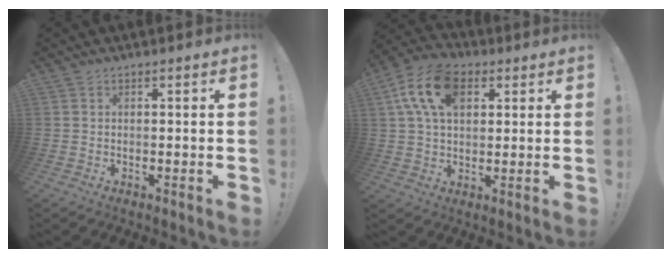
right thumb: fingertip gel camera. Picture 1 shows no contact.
{"total": 14.9, "force": [5.7, 9.3, 10.2], "torque": [-0.180, -0.003, 0.105]}